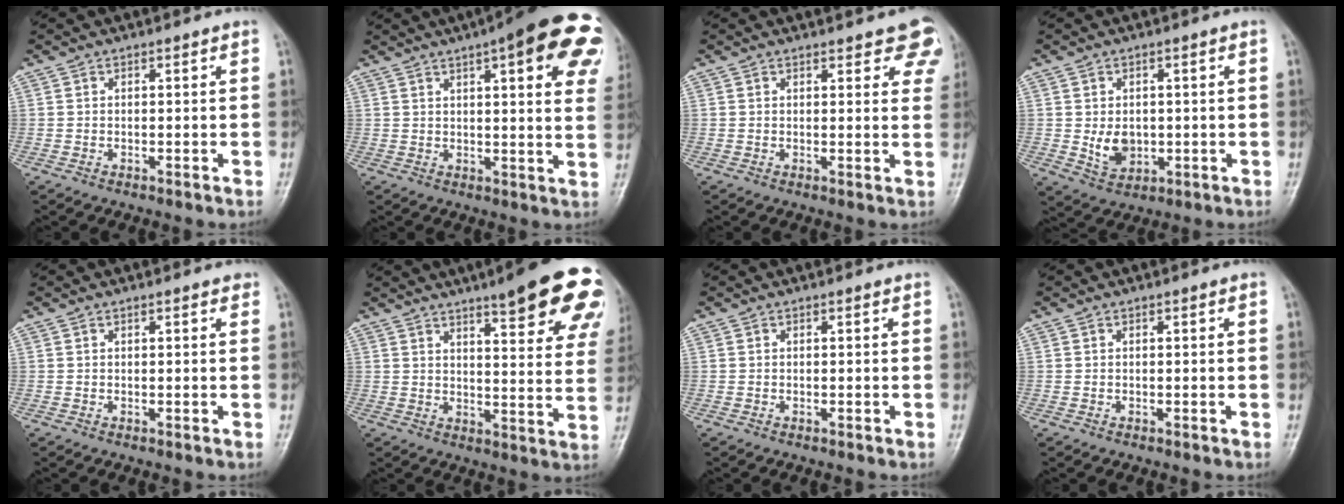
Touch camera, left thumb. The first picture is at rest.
{"total": 22.2, "force": [10.4, 6.1, 18.6], "torque": [-0.206, -0.003, 0.122]}
{"total": 7.9, "force": [5.4, 3.2, 4.7], "torque": [-0.018, -0.019, 0.052]}
{"total": 5.5, "force": [-0.3, 4.2, 3.6], "torque": [-0.042, -0.006, 0.007]}
{"total": 0.8, "force": [0.5, 0.3, 0.5], "torque": [-0.006, -0.001, 0.004]}
{"total": 20.3, "force": [12.6, 4.5, 15.3], "torque": [-0.167, -0.047, 0.152]}
{"total": 0.0}
{"total": 0.0}